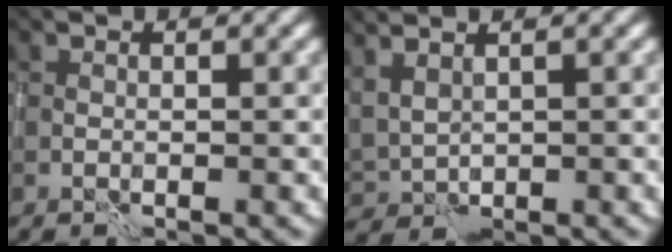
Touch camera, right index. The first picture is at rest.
{"total": 3.1, "force": [1.9, 1.6, 1.9], "torque": [-0.044, 0.006, 0.053]}